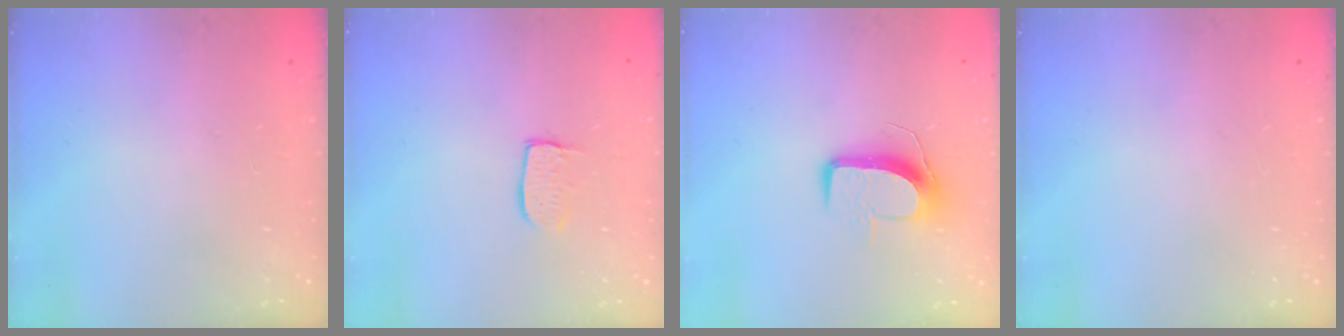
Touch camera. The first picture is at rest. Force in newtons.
{"total": 6.2, "press": 6.2, "slide": 0.4}
{"total": 9.6, "press": 9.6, "slide": 0.2}
{"total": 0.0}